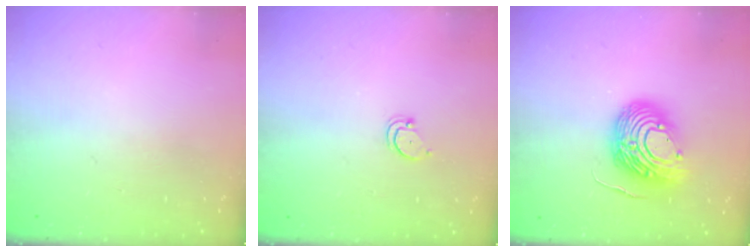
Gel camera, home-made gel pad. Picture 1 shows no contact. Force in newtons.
{"total": 2.7, "press": 2.7, "slide": 0.2}
{"total": 13.9, "press": 13.7, "slide": 2.3}